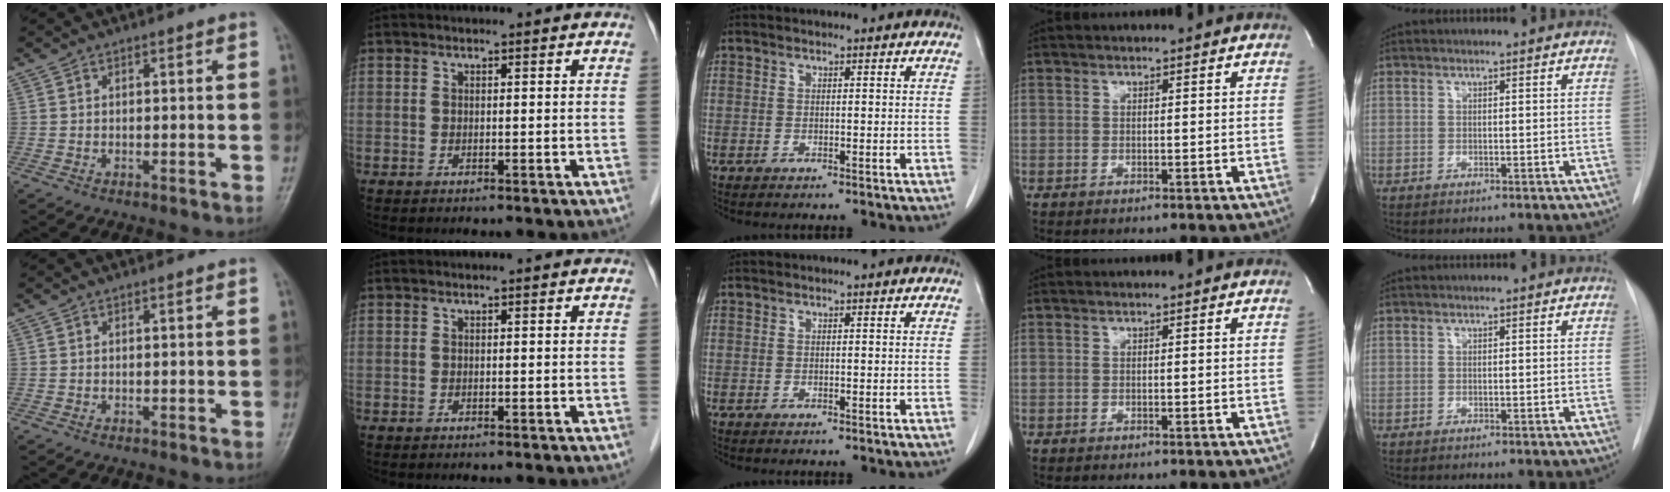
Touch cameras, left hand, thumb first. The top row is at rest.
{}